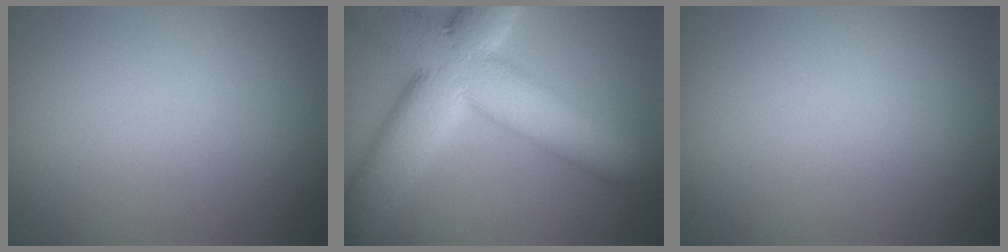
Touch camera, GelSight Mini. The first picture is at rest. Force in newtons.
{"total": 13.1, "press": 13.1, "slide": 0.8}
{"total": 0.0}